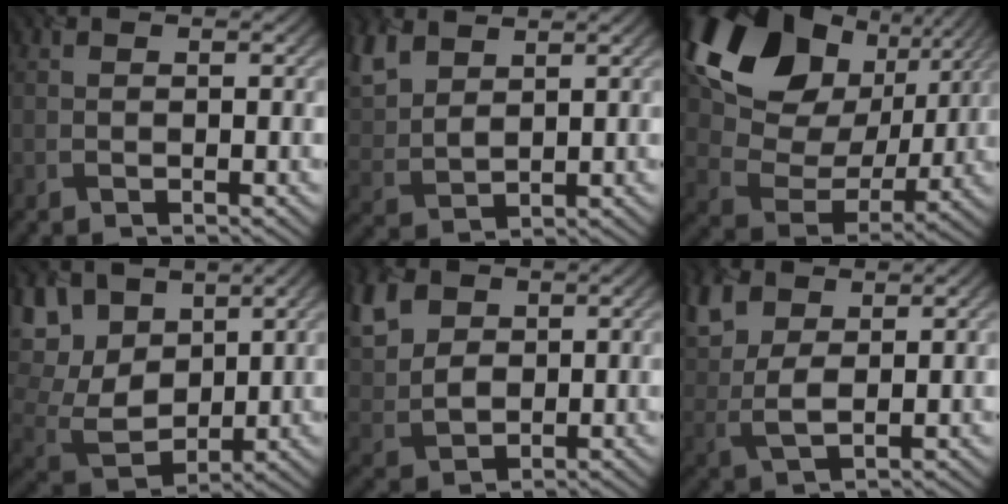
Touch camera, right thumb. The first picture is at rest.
{"total": 7.1, "force": [4.8, 3.6, 3.8], "torque": [-0.129, 0.016, 0.101]}
{"total": 18.3, "force": [8.2, 12.4, 10.7], "torque": [-0.231, 0.021, 0.156]}
{"total": 11.3, "force": [5.2, 7.1, 7.1], "torque": [-0.197, 0.016, 0.089]}
{"total": 8.7, "force": [3.4, 6.2, 5.1], "torque": [-0.149, 0.018, 0.057]}
{"total": 7.7, "force": [3.9, 4.2, 5.2], "torque": [-0.155, 0.015, 0.078]}